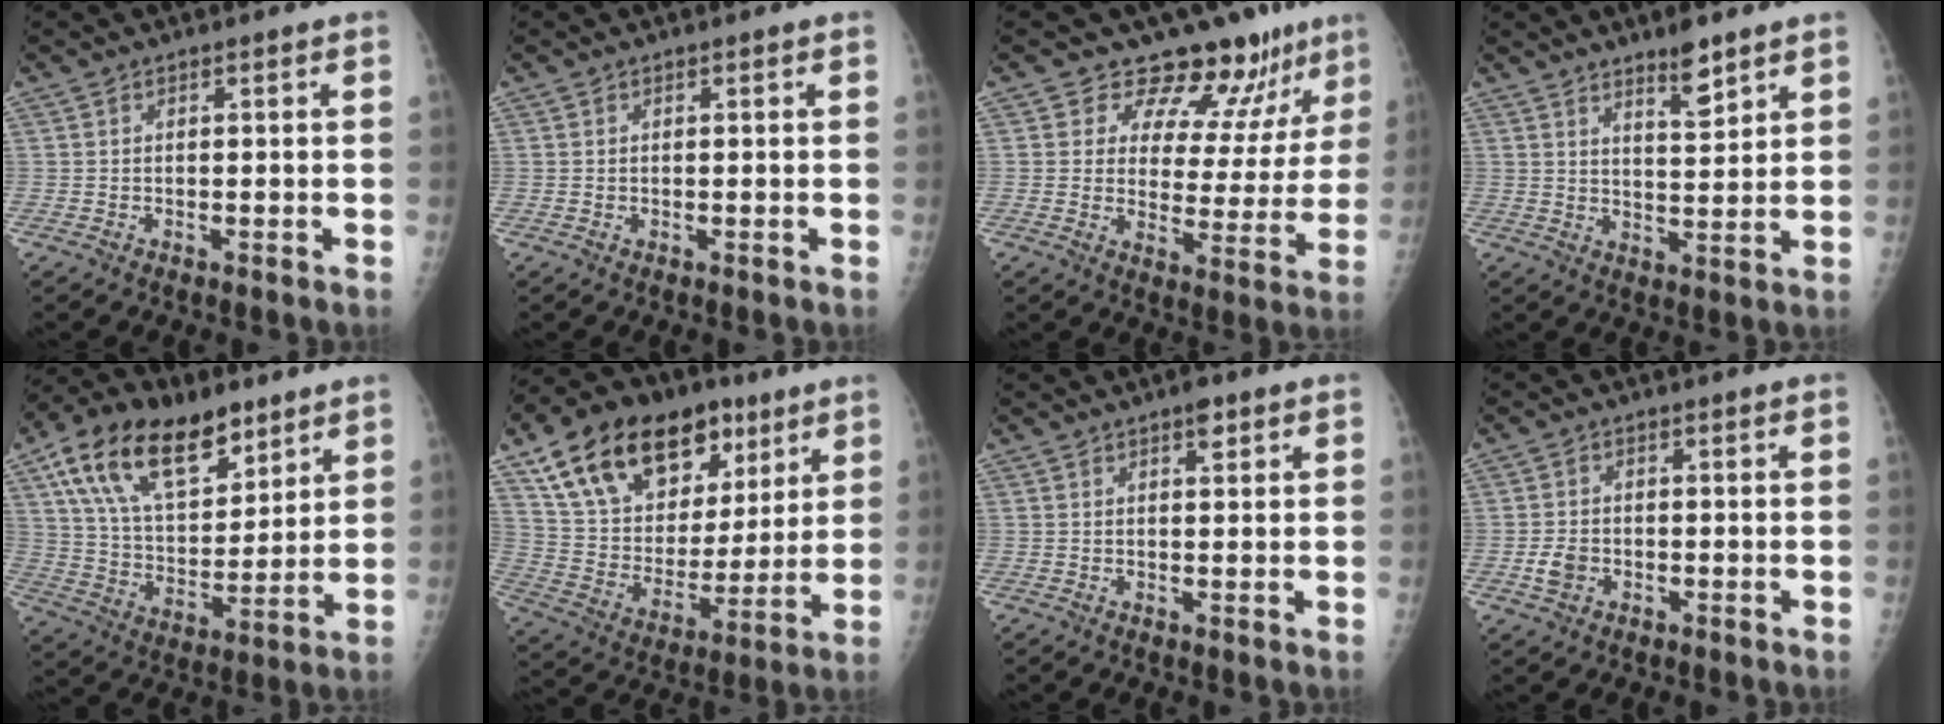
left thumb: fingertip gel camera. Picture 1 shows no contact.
{"total": 0.0}
{"total": 12.9, "force": [10.8, 5.7, 4.1], "torque": [-0.011, -0.074, 0.137]}
{"total": 5.9, "force": [4.3, 1.4, 3.8], "torque": [-0.047, -0.035, 0.069]}
{"total": 21.6, "force": [12.3, 11.4, 13.7], "torque": [-0.212, -0.029, 0.220]}
{"total": 25.9, "force": [14.2, 15.3, 15.4], "torque": [-0.230, -0.012, 0.247]}
{"total": 2.3, "force": [1.4, 0.9, 1.6], "torque": [-0.015, -0.005, 0.017]}
{"total": 3.2, "force": [-1.0, 2.5, 1.8], "torque": [-0.030, 0.004, -0.016]}